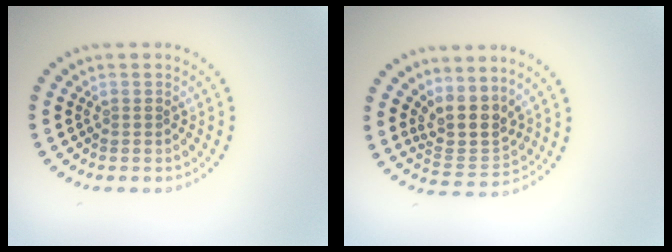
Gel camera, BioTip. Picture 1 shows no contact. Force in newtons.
{"total": 3.7, "press": 2.8, "slide": 2.3}